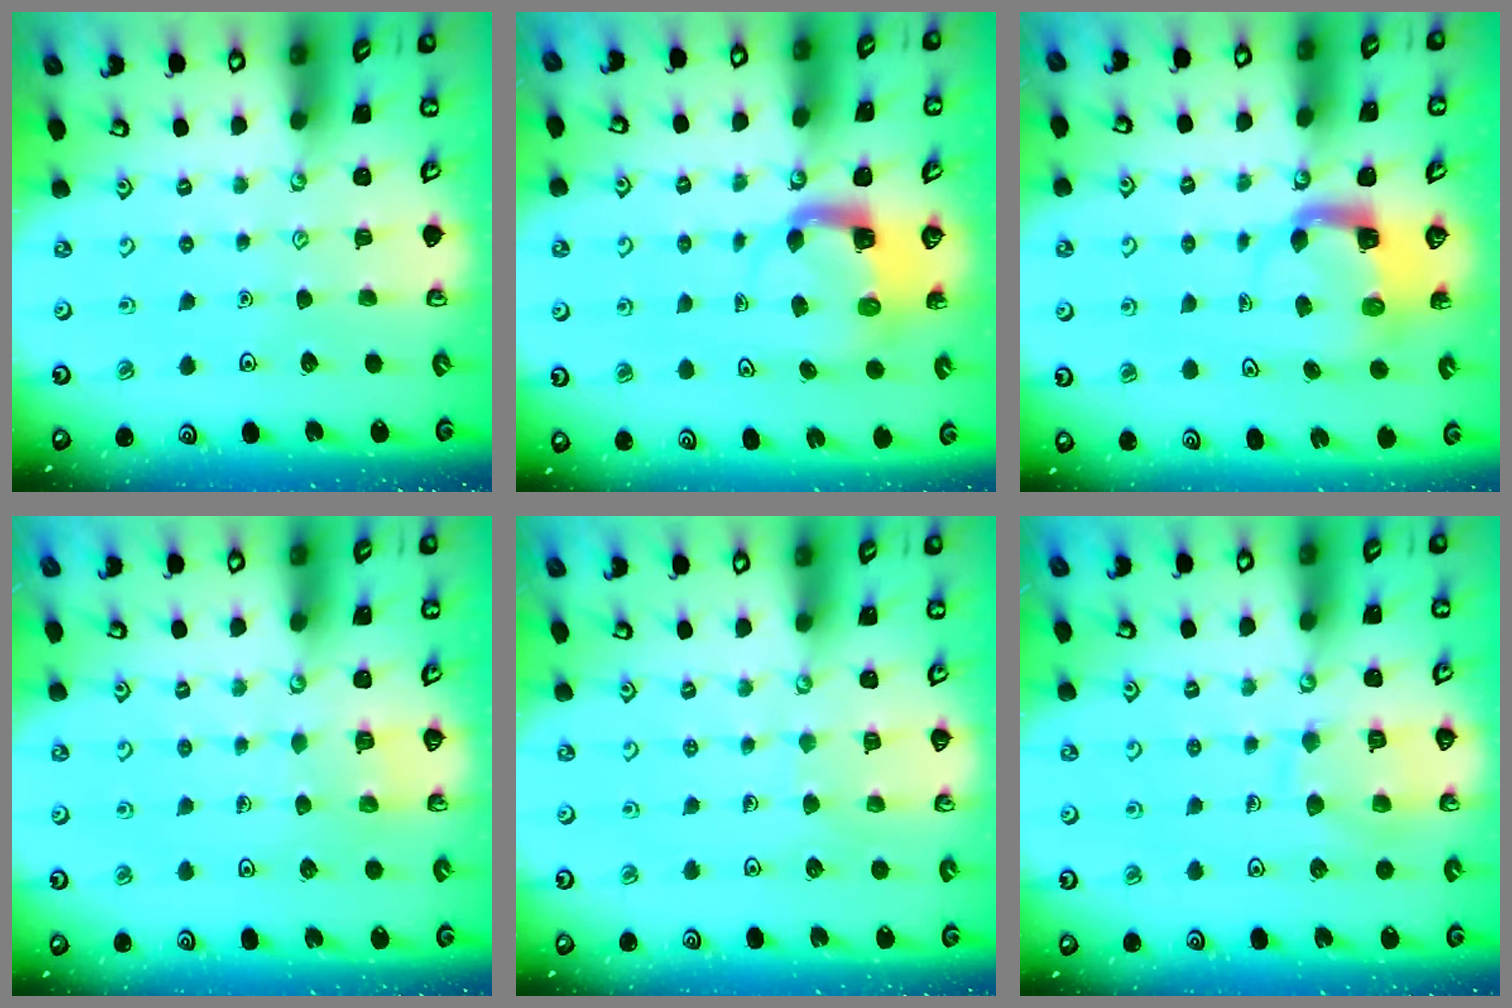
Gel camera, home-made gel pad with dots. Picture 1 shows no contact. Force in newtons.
{"total": 4.3, "press": 4.3, "slide": 0.3}
{"total": 4.3, "press": 4.3, "slide": 0.3}
{"total": 2.7, "press": 2.7, "slide": 0.1}
{"total": 4.6, "press": 4.6, "slide": 0.4}
{"total": 10.7, "press": 10.7, "slide": 1.0}